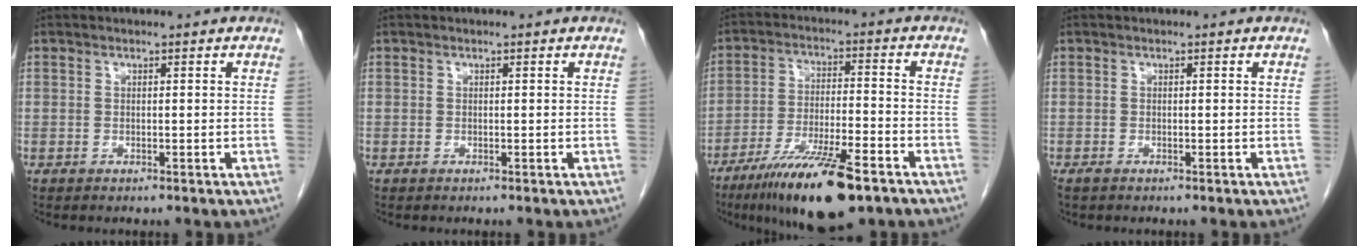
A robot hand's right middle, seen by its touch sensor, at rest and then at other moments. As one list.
[{"total": 0.0}, {"total": 14.7, "force": [-9.7, 2.5, 10.8], "torque": [-0.190, -0.029, -0.166]}, {"total": 0.6, "force": [-0.5, 0.2, 0.3], "torque": [-0.011, -0.002, -0.008]}]